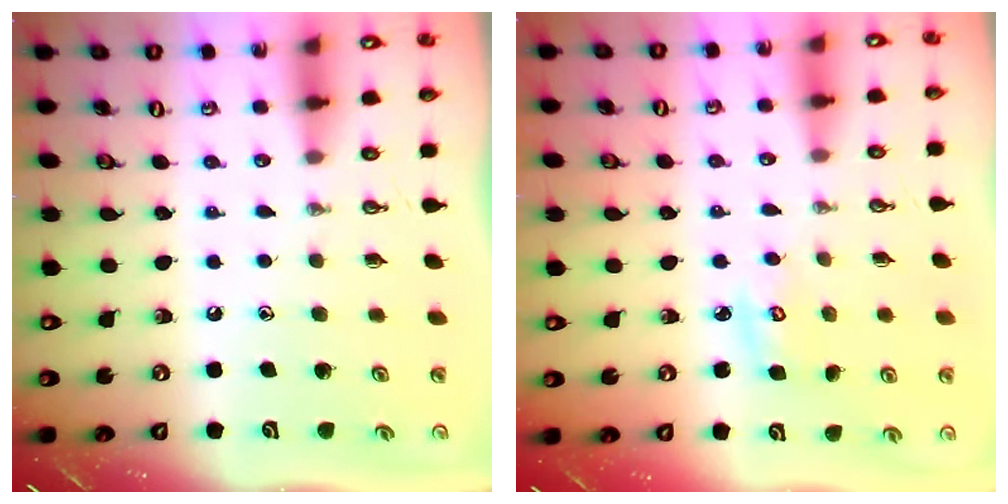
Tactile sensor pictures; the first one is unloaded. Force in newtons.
{"total": 2.9, "press": 2.9, "slide": 0.1}